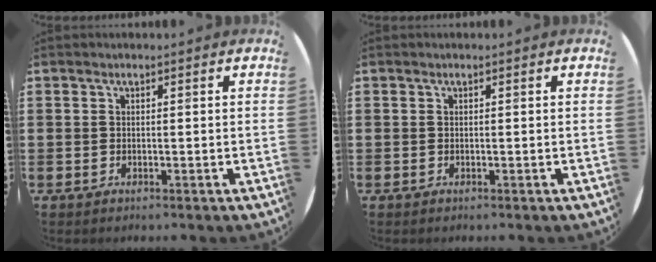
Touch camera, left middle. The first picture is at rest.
{"total": 0.0}